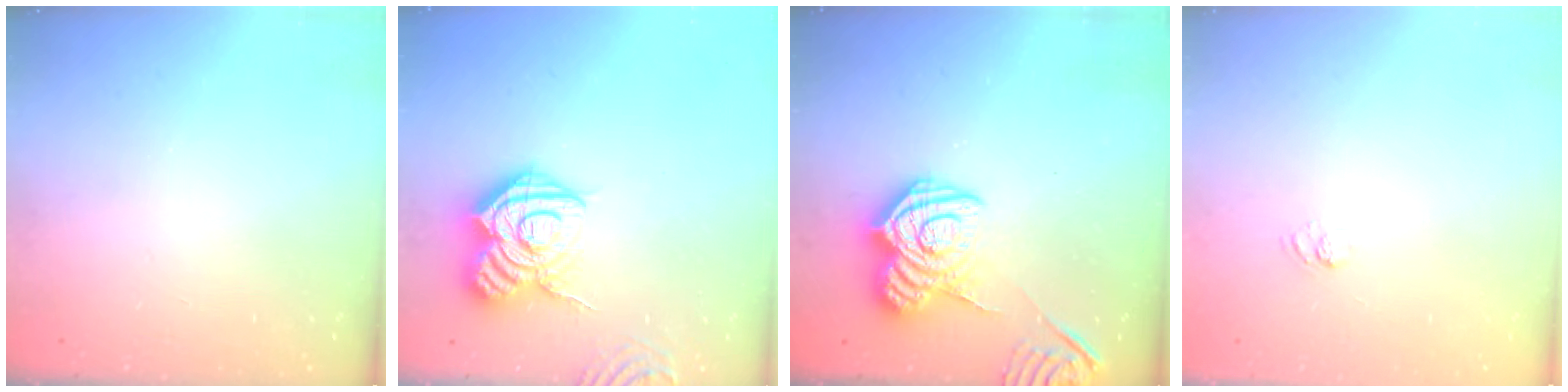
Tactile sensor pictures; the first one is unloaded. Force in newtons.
{"total": 17.2, "press": 17.2, "slide": 1.5}
{"total": 13.9, "press": 13.8, "slide": 1.0}
{"total": 3.2, "press": 3.0, "slide": 1.0}